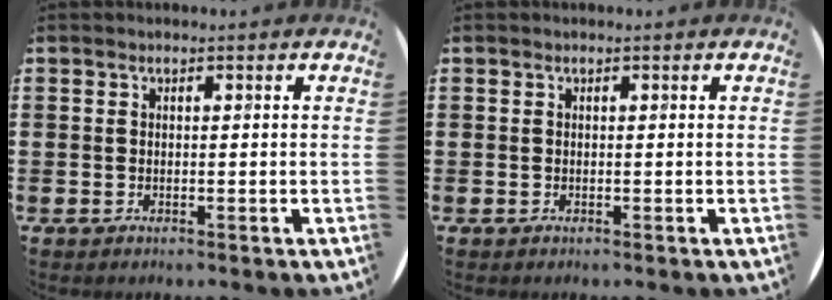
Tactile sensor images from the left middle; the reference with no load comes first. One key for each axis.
{"total": 0.0}